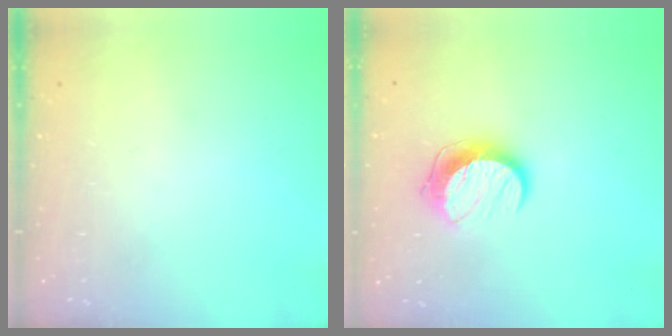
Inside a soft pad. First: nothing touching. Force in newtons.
{"total": 10.2, "press": 10.2, "slide": 0.5}